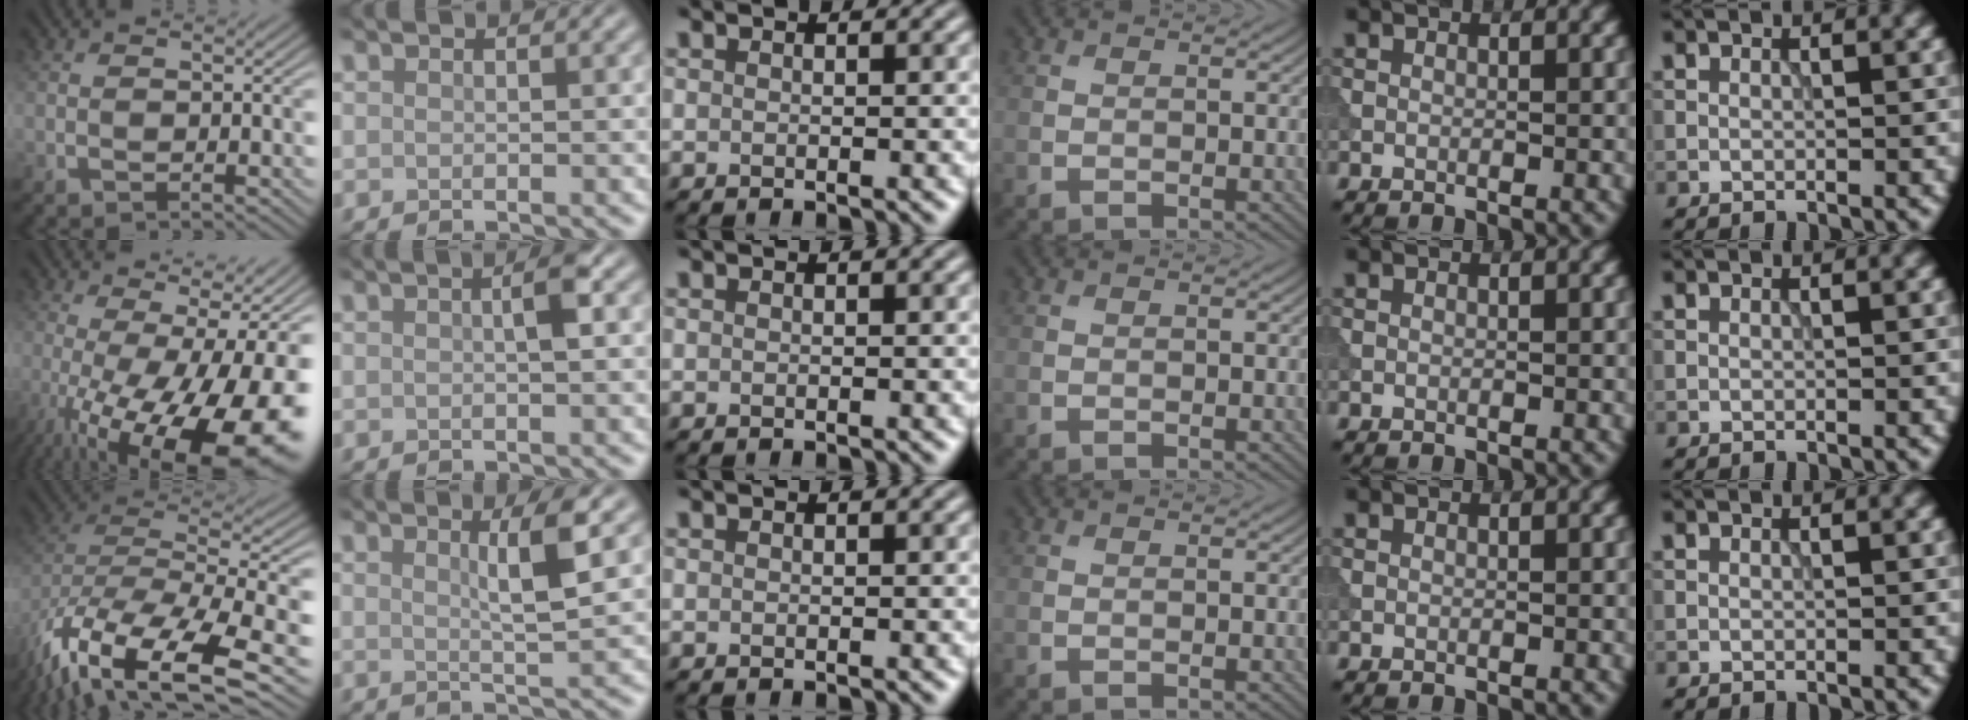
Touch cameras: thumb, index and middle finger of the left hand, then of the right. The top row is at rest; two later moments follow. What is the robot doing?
{"motion": "extract", "object": "tissue"}